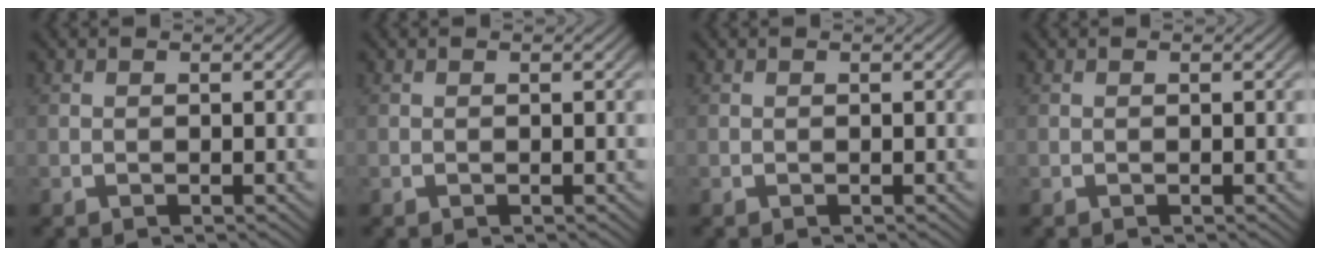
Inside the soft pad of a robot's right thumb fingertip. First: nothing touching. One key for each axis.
{"total": 0.0}
{"total": 0.0}
{"total": 0.0}